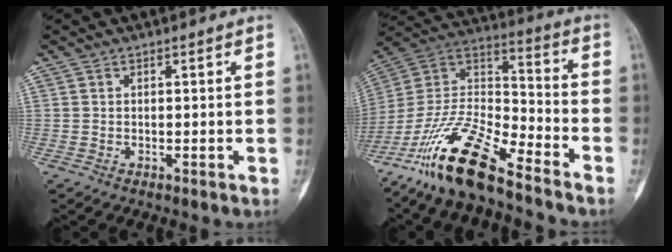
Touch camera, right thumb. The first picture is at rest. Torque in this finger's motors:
{"motor_torque": [0.54, 0.58, 1.62, -1.16, 0.54]}